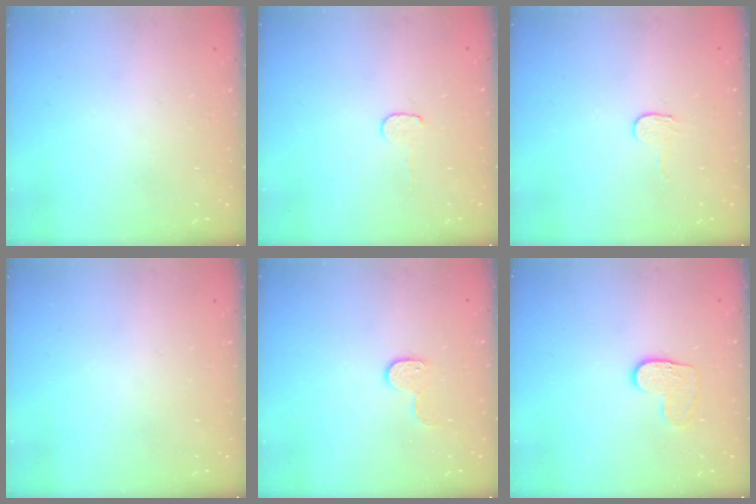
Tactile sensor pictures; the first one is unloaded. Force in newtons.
{"total": 3.7, "press": 3.6, "slide": 0.3}
{"total": 2.7, "press": 2.7, "slide": 0.2}
{"total": 0.0}
{"total": 5.9, "press": 5.9, "slide": 0.5}
{"total": 5.5, "press": 5.5, "slide": 0.4}